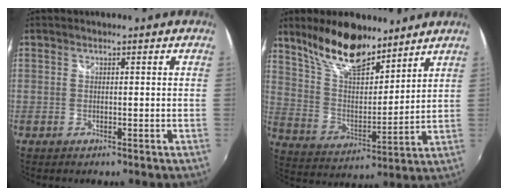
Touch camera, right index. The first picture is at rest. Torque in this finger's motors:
{"motor_torque": [1.07, 1.07, 0.37, 0.09]}